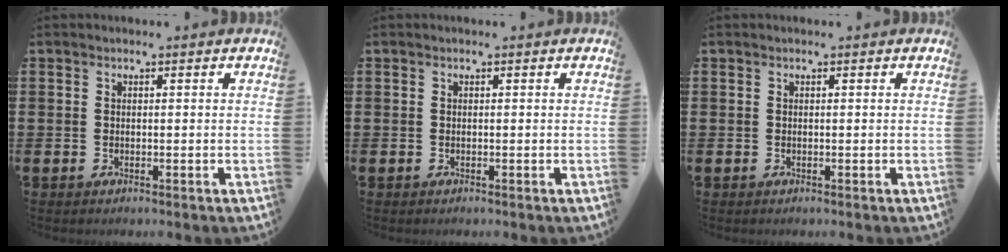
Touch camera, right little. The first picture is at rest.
{"total": 0.0}
{"total": 0.0}